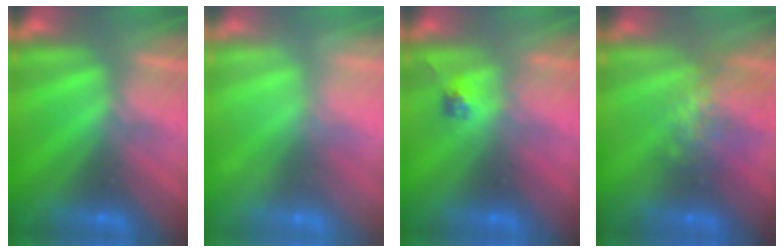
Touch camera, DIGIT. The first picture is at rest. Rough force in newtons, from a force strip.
{"total": 2.4}
{"total": 2.4}
{"total": 7.0}